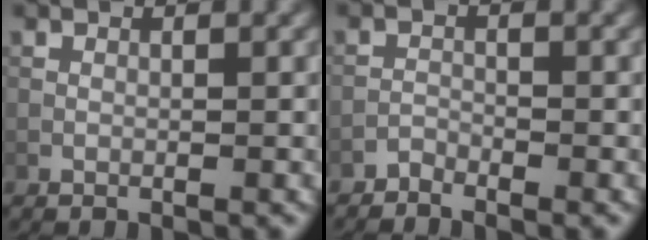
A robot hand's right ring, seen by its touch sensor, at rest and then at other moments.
{"total": 1.2, "force": [-1.2, 0.3, 0.0], "torque": [0.003, 0.005, -0.026]}